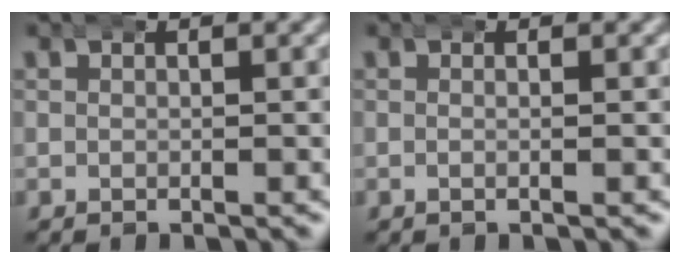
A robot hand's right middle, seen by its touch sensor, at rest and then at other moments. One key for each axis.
{"total": 1.0, "fx": -0.3, "fy": 0.1, "fz": 1.0, "tx": -0.015, "ty": 0.005, "tz": -0.008}